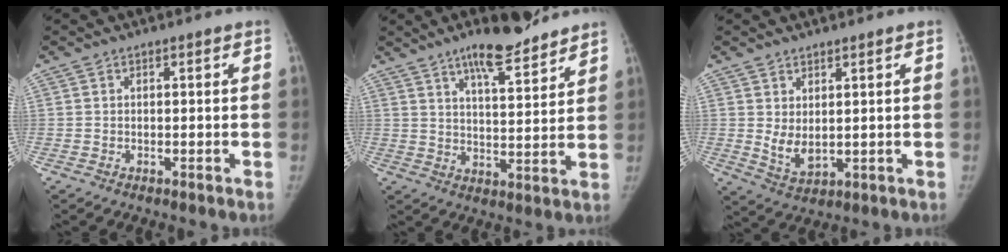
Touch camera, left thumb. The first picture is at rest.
{"total": 11.5, "force": [8.6, 2.8, 7.0], "torque": [-0.092, -0.052, 0.139]}
{"total": 4.9, "force": [1.4, 2.5, 3.9], "torque": [-0.064, -0.020, 0.037]}